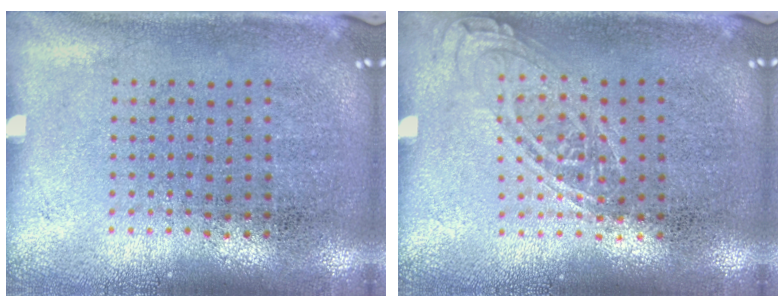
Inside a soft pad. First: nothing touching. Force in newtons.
{"total": 1.0, "press": 1.0, "slide": 0.2}